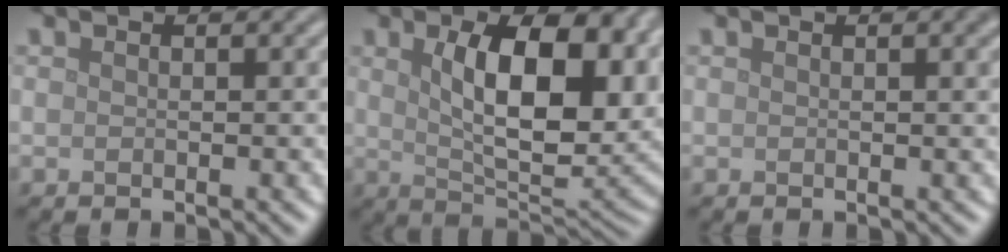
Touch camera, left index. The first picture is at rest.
{"total": 11.9, "force": [2.6, 5.5, 10.2], "torque": [-0.150, -0.006, 0.048]}
{"total": 2.3, "force": [0.7, 0.7, 2.0], "torque": [-0.016, 0.008, 0.007]}